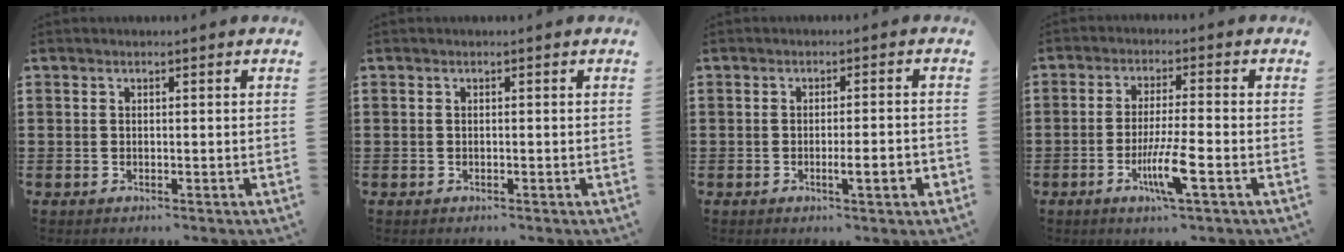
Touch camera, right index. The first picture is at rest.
{"total": 0.0}
{"total": 3.9, "force": [-1.3, 0.3, 3.7], "torque": [-0.059, -0.008, -0.020]}
{"total": 7.1, "force": [-2.7, 0.4, 6.5], "torque": [-0.125, -0.019, -0.050]}